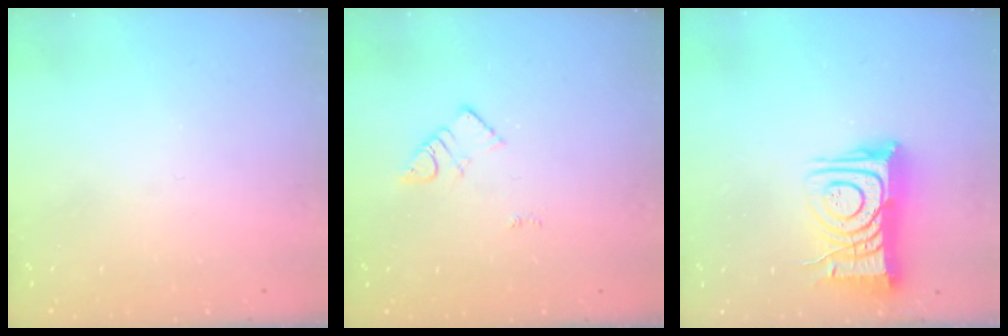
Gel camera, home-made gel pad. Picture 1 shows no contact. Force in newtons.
{"total": 3.0, "press": 3.0, "slide": 0.2}
{"total": 14.3, "press": 14.2, "slide": 1.6}